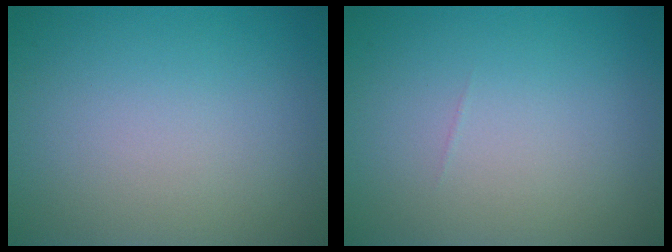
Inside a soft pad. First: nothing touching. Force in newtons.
{"total": 0.0}